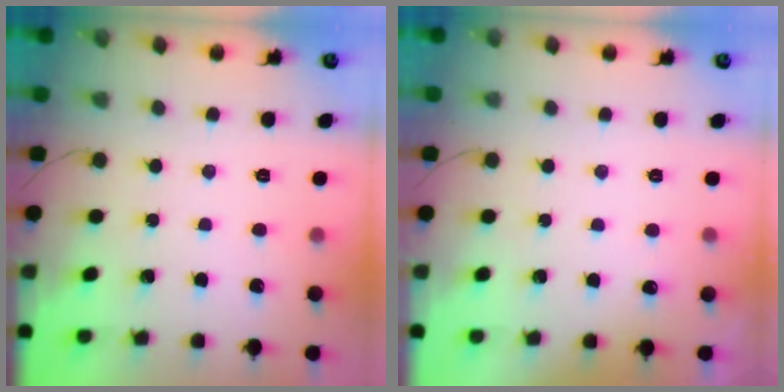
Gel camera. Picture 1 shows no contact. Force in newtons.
{"total": 11.1, "press": 2.1, "slide": 10.9}